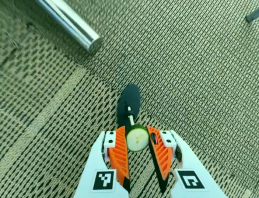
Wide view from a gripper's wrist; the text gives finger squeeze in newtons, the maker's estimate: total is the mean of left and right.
{"total": 7.3, "left": 7.0, "right": 7.6}